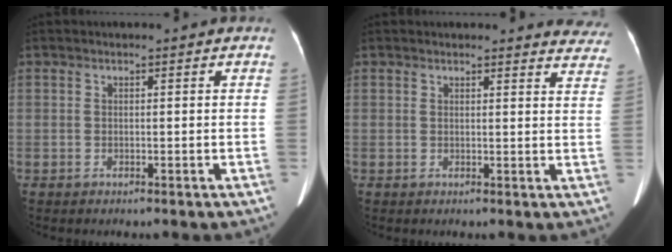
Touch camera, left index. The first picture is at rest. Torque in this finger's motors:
{"motor_torque": [-0.02, -0.42, 0.09, 0.02]}